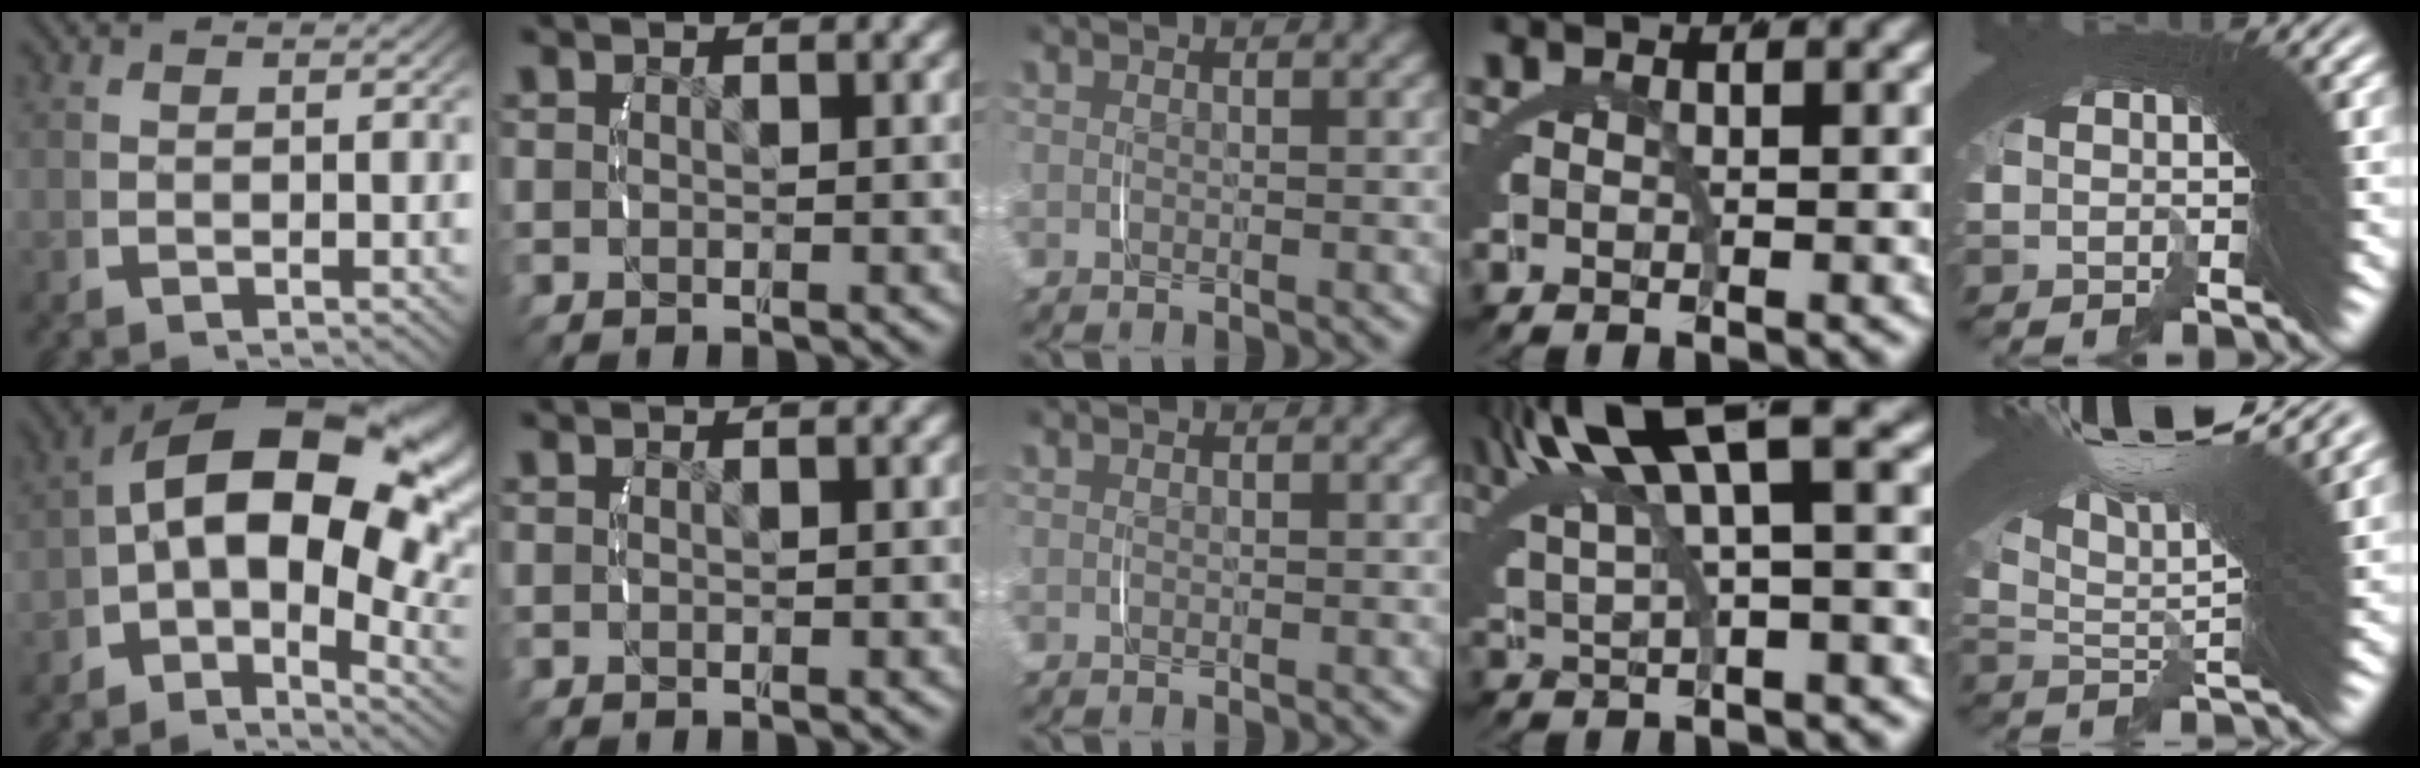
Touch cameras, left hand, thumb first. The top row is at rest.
{"thumb": {"total": 15.9, "force": [0.9, 10.0, 12.4], "torque": [-0.188, -0.018, 0.000]}, "ring": {"total": 8.8, "force": [4.4, 2.8, 7.1], "torque": [-0.125, 0.018, 0.074]}, "little": {"total": 10.5, "force": [4.9, 2.7, 8.9], "torque": [-0.134, 0.016, 0.076]}}